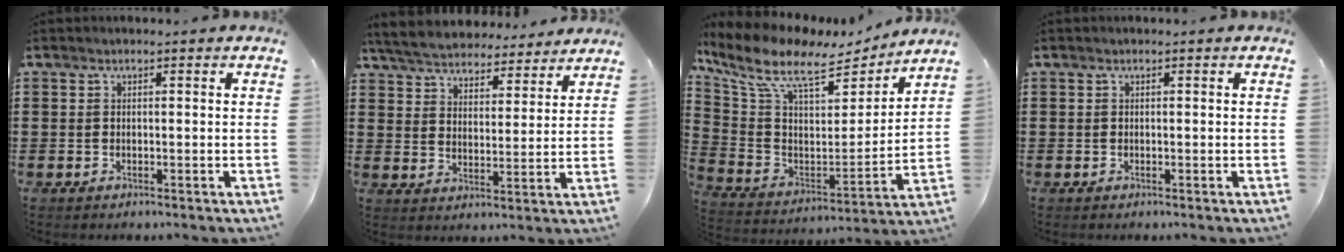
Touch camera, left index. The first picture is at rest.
{"total": 5.3, "force": [5.2, 0.6, 0.6], "torque": [-0.040, -0.033, 0.089]}
{"total": 10.7, "force": [8.2, 3.2, 6.0], "torque": [-0.153, -0.049, 0.141]}
{"total": 0.0}